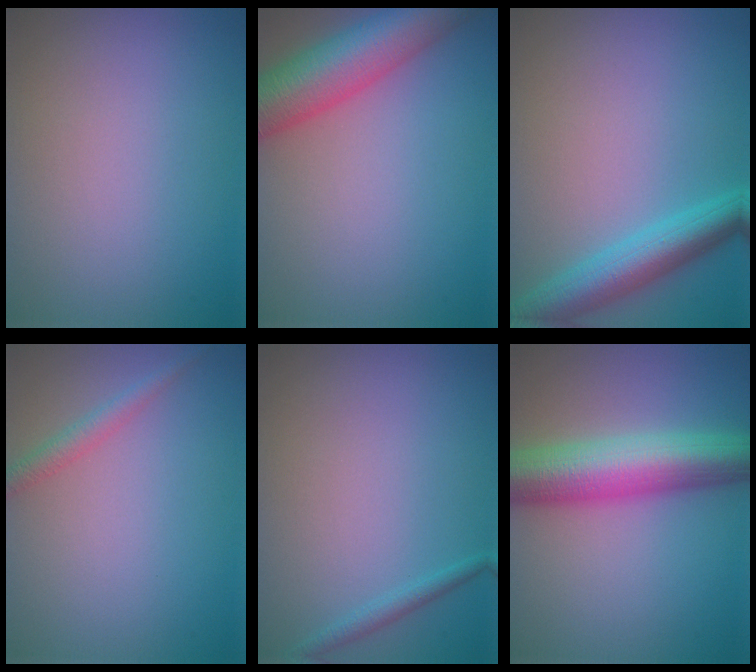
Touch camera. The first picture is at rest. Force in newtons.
{"total": 8.5, "press": 8.5, "slide": 0.4}
{"total": 5.1, "press": 5.1, "slide": 0.2}
{"total": 1.5, "press": 1.5, "slide": 0.0}
{"total": 1.1, "press": 1.1, "slide": 0.0}
{"total": 8.3, "press": 8.2, "slide": 0.4}